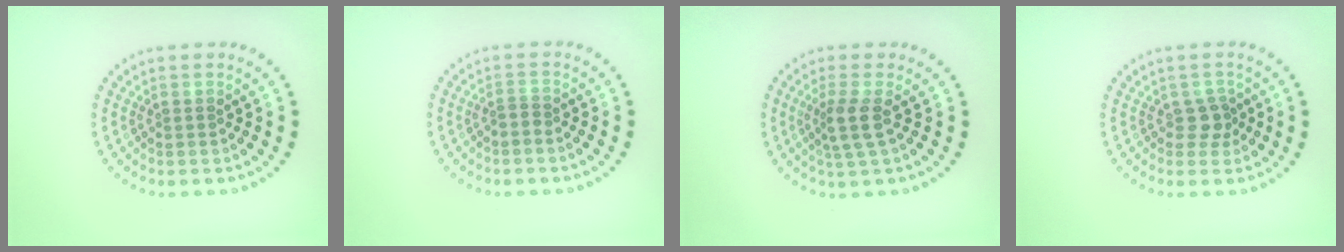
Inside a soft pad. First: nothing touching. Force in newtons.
{"total": 0.8, "press": 0.5, "slide": 0.6}
{"total": 2.5, "press": 2.0, "slide": 1.5}
{"total": 1.7, "press": 1.4, "slide": 1.0}